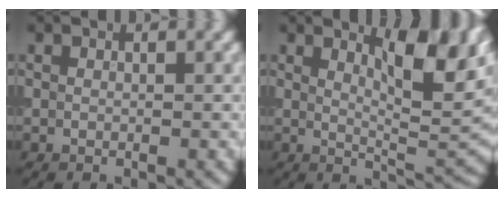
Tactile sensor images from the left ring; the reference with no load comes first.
{"total": 7.0, "force": [2.9, 1.9, 6.0], "torque": [-0.086, -0.005, 0.048]}